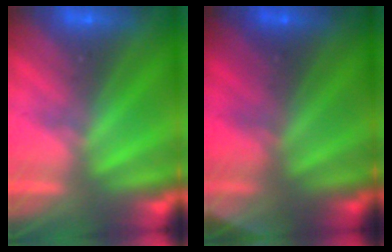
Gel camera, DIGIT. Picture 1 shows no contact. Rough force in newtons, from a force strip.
{"total": 2.8}